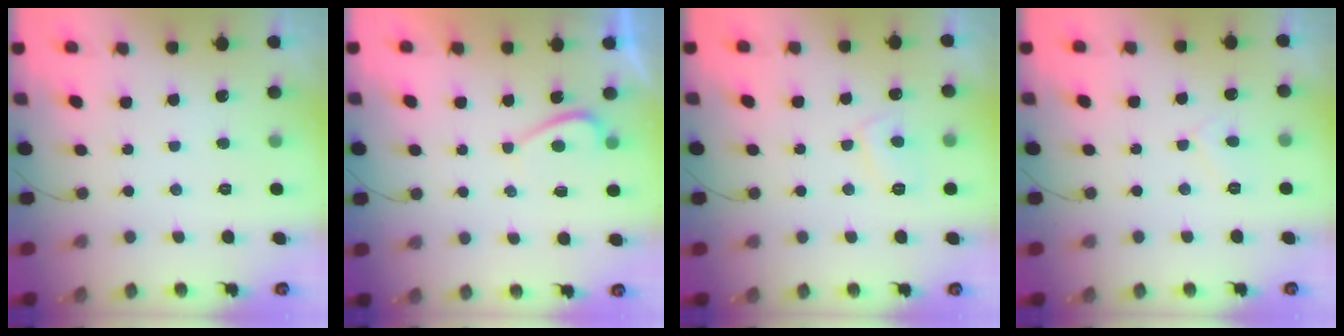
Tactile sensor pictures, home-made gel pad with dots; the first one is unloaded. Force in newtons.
{"total": 0.7, "press": 0.5, "slide": 0.5}
{"total": 5.9, "press": 5.9, "slide": 0.4}
{"total": 4.9, "press": 4.8, "slide": 0.6}